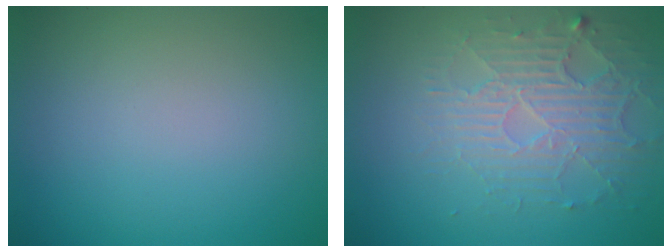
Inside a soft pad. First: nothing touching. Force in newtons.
{"total": 3.8, "press": 3.4, "slide": 1.8}